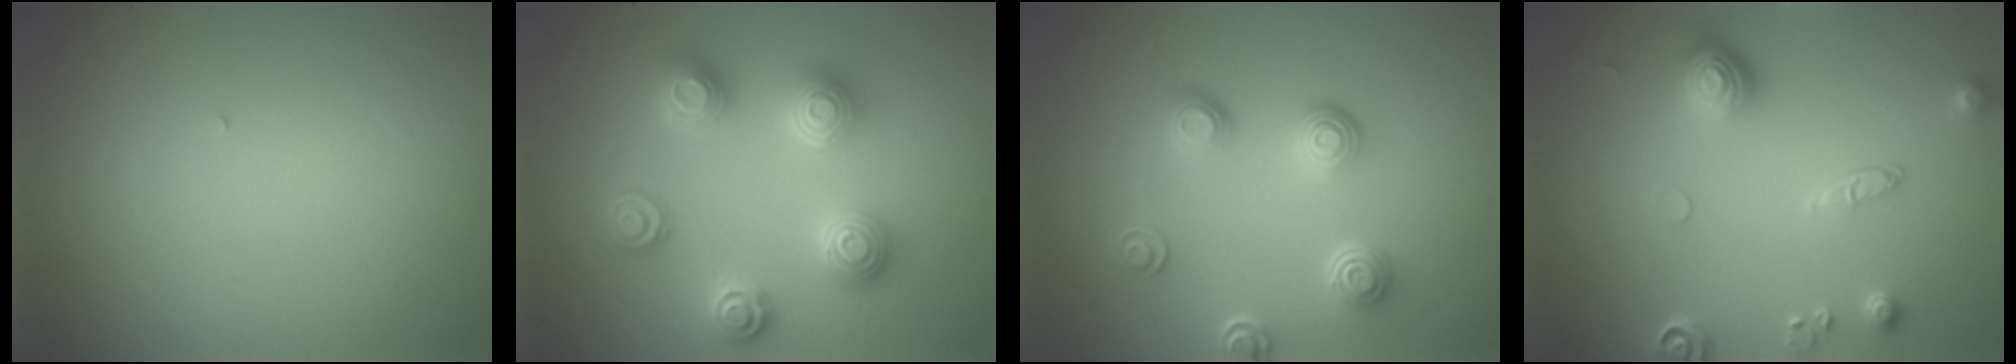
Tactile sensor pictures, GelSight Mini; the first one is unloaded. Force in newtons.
{"total": 4.8, "press": 4.7, "slide": 0.6}
{"total": 3.7, "press": 2.9, "slide": 2.3}
{"total": 4.2, "press": 3.2, "slide": 2.7}